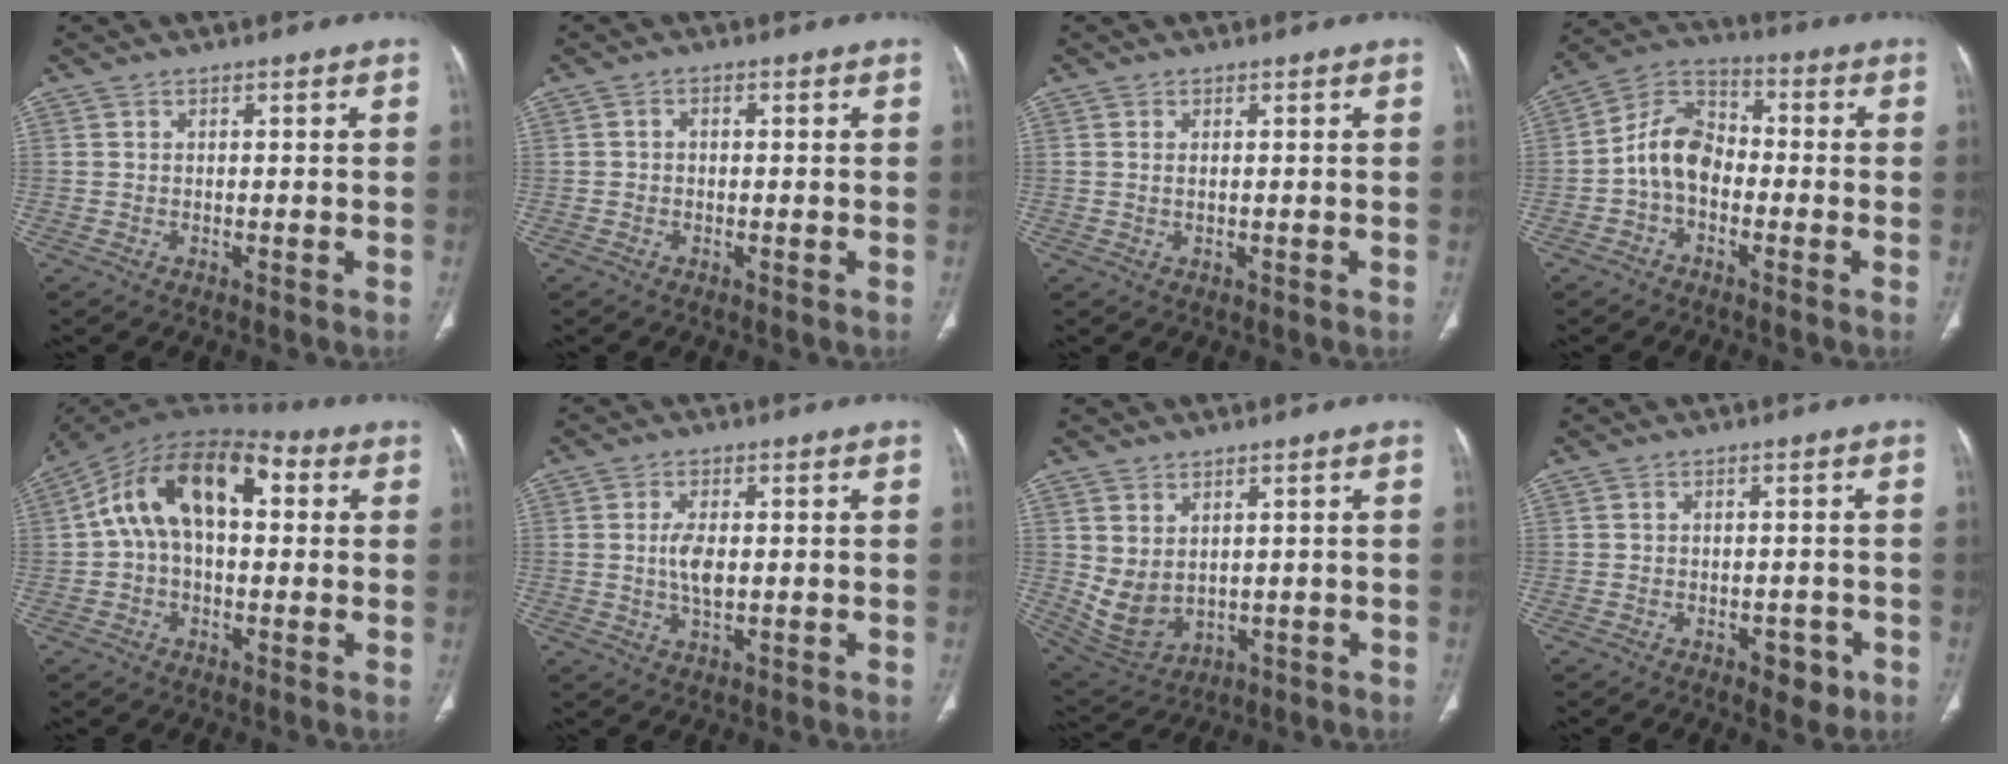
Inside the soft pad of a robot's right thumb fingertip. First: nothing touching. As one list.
[{"total": 1.0, "force": [-0.1, 0.8, 0.6], "torque": [-0.005, 0.005, -0.004]}, {"total": 0.7, "force": [0.1, 0.3, 0.6], "torque": [-0.018, 0.001, 0.005]}, {"total": 9.7, "force": [-2.0, 6.8, 6.6], "torque": [-0.108, 0.036, -0.052]}, {"total": 16.3, "force": [3.2, 9.5, 12.9], "torque": [-0.211, 0.048, 0.044]}, {"total": 4.7, "force": [0.1, 2.2, 4.1], "torque": [-0.083, -0.003, 0.003]}, {"total": 7.5, "force": [1.2, 5.3, 5.2], "torque": [-0.093, -0.011, 0.052]}, {"total": 4.0, "force": [-2.0, 2.4, 2.5], "torque": [-0.014, 0.008, -0.022]}]